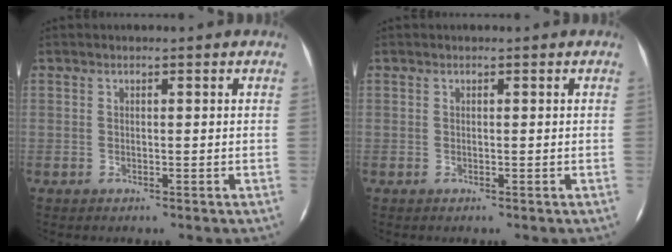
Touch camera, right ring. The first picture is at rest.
{"total": 0.0}